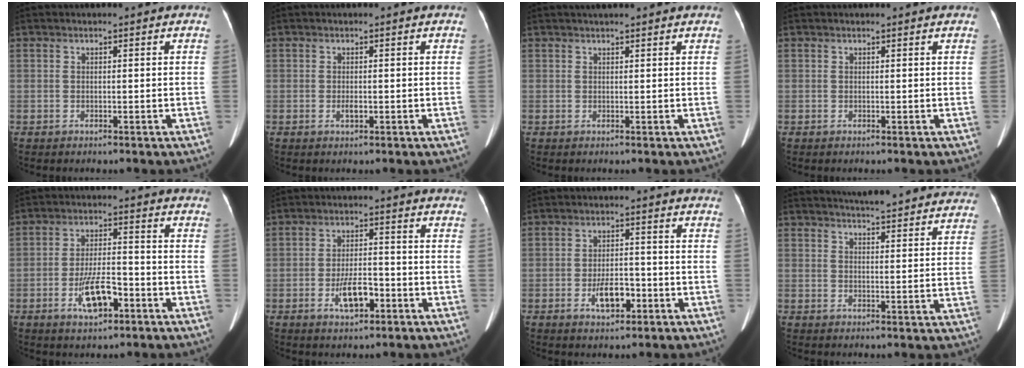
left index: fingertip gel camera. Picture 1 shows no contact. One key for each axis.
{"total": 0.9, "fx": -0.3, "fy": 0.4, "fz": 0.8, "tx": -0.019, "ty": -0.002, "tz": -0.004}
{"total": 4.2, "fx": 3.7, "fy": 0.3, "fz": 2.1, "tx": -0.026, "ty": 0.032, "tz": 0.048}
{"total": 1.2, "fx": 1.2, "fy": 0.0, "fz": 0.3, "tx": -0.010, "ty": 0.008, "tz": 0.014}
{"total": 7.5, "fx": -3.4, "fy": 2.5, "fz": 6.1, "tx": -0.123, "ty": 0.003, "tz": -0.057}
{"total": 5.6, "fx": -2.5, "fy": 2.1, "fz": 4.6, "tx": -0.090, "ty": 0.000, "tz": -0.039}
{"total": 5.2, "fx": -2.2, "fy": 2.3, "fz": 4.0, "tx": -0.076, "ty": 0.001, "tz": -0.033}
{"total": 18.3, "fx": 17.0, "fy": 2.6, "fz": 6.4, "tx": -0.083, "ty": -0.004, "tz": 0.201}